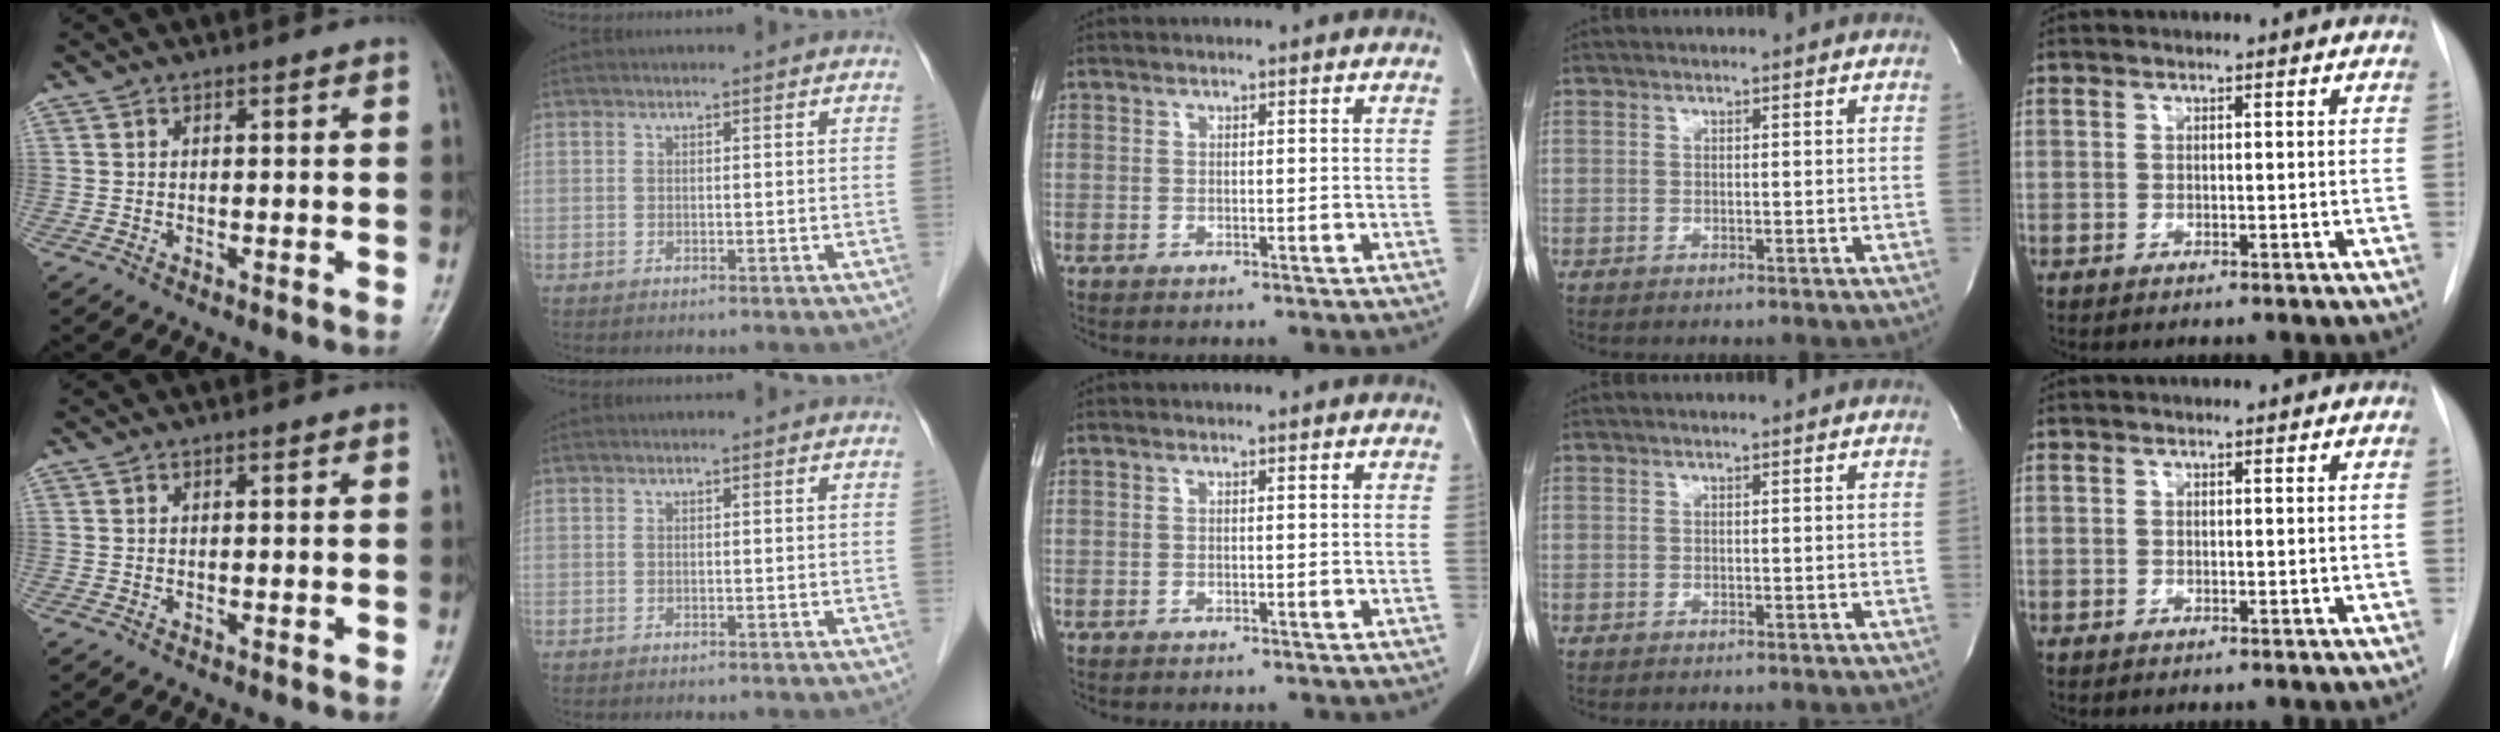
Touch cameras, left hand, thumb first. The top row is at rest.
{}